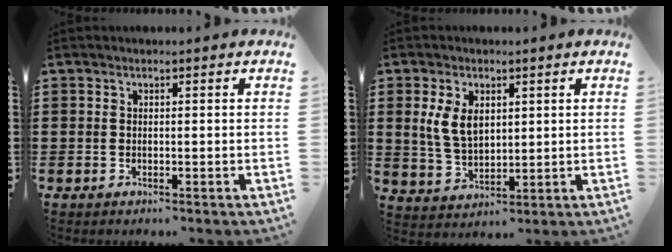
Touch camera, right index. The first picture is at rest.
{"total": 6.2, "force": [1.7, 3.8, 4.5], "torque": [-0.114, 0.007, 0.025]}